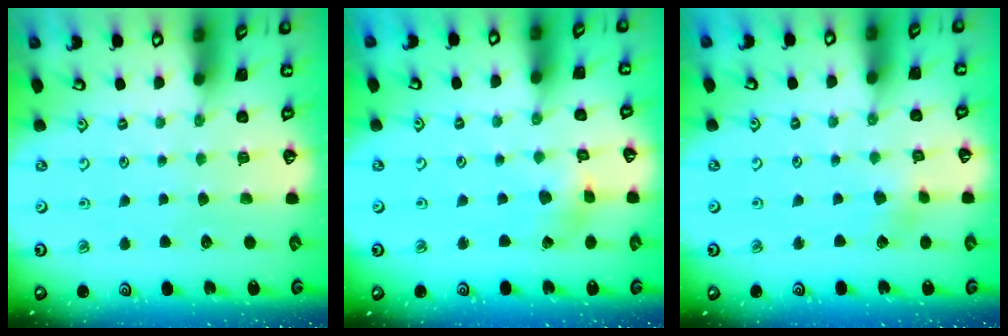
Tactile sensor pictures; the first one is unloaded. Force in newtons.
{"total": 2.3, "press": 2.3, "slide": 0.5}
{"total": 2.3, "press": 2.2, "slide": 0.3}